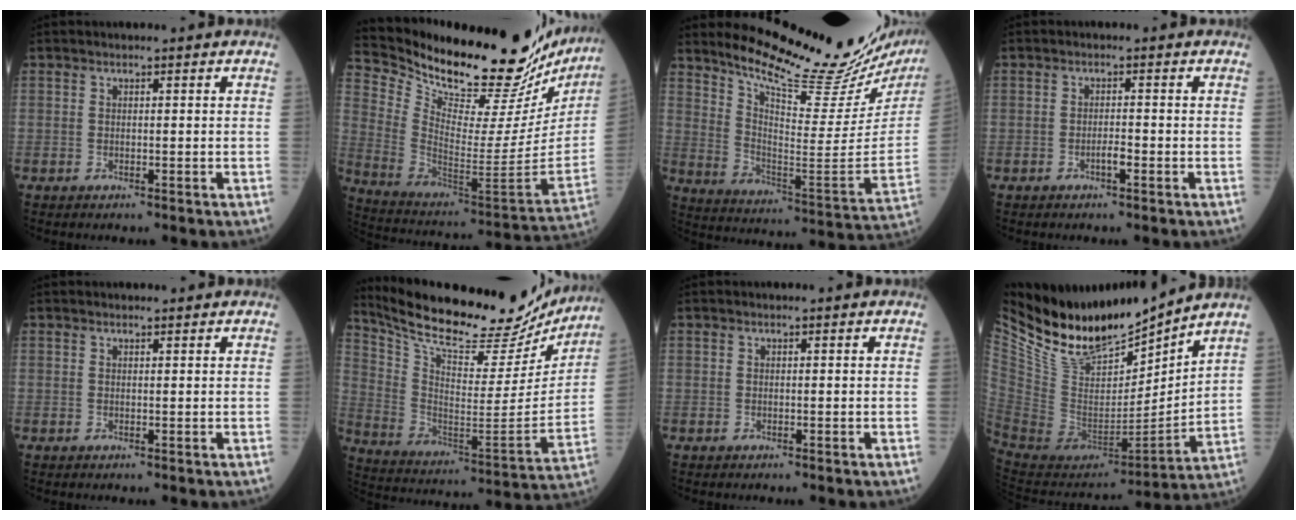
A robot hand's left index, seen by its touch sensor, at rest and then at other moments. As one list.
[{"total": 32.7, "force": [28.9, 6.3, 13.9], "torque": [-0.246, -0.099, 0.401]}, {"total": 24.4, "force": [22.2, 1.6, 10.2], "torque": [-0.169, -0.107, 0.304]}, {"total": 1.4, "force": [-0.8, 0.2, 1.2], "torque": [-0.022, 0.001, -0.014]}, {"total": 1.3, "force": [1.2, 0.2, 0.3], "torque": [-0.009, 0.009, 0.019]}, {"total": 26.2, "force": [23.2, 6.1, 10.5], "torque": [-0.188, -0.034, 0.340]}, {"total": 0.0}, {"total": 19.3, "force": [17.1, 4.2, 7.9], "torque": [-0.158, -0.021, 0.323]}]